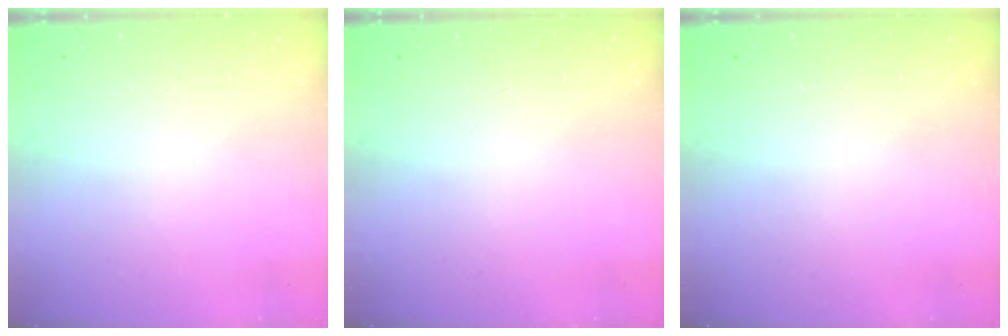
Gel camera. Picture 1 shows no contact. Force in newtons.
{"total": 0.0}
{"total": 0.0}